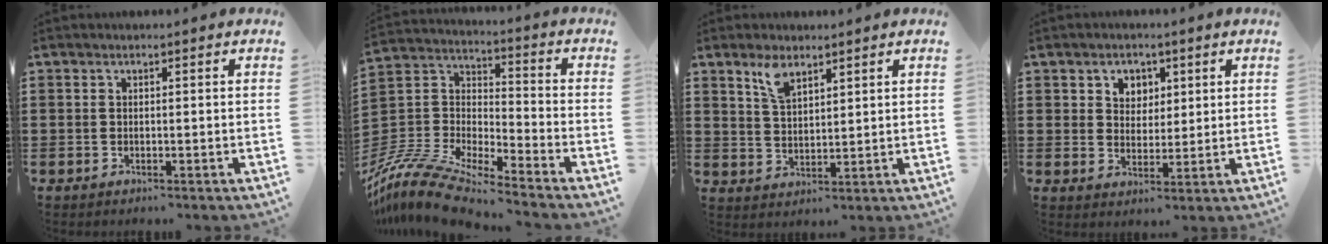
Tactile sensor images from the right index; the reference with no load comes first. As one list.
[{"total": 11.3, "force": [-10.4, 1.5, 4.0], "torque": [-0.108, 0.006, -0.218]}, {"total": 4.7, "force": [3.2, 1.8, 2.8], "torque": [-0.065, 0.004, 0.059]}, {"total": 3.6, "force": [1.7, 3.1, 0.7], "torque": [-0.029, 0.014, 0.030]}]